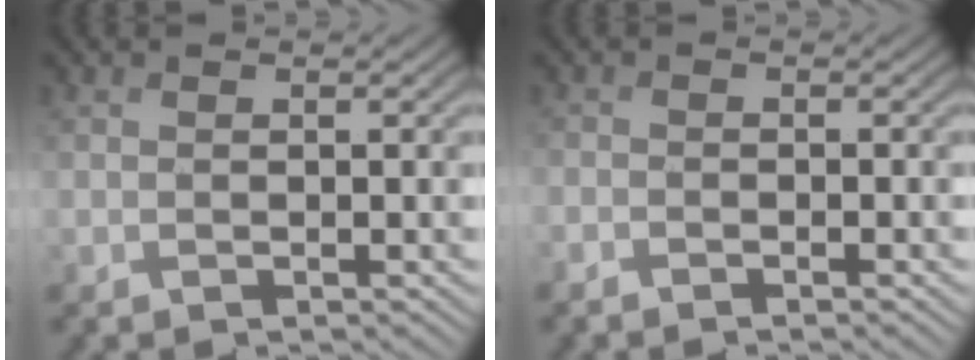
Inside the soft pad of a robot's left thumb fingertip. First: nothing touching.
{"total": 1.4, "force": [-1.3, 0.3, 0.5], "torque": [-0.010, -0.005, -0.027]}